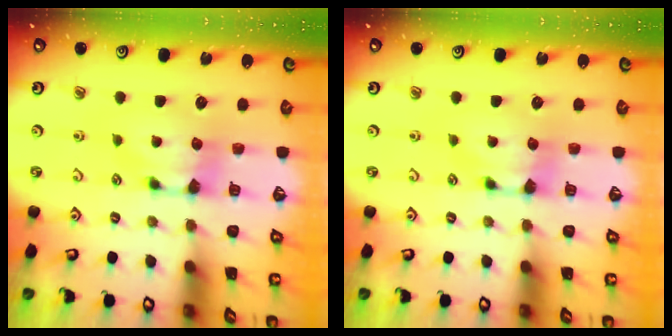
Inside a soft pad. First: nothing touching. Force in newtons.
{"total": 0.0}